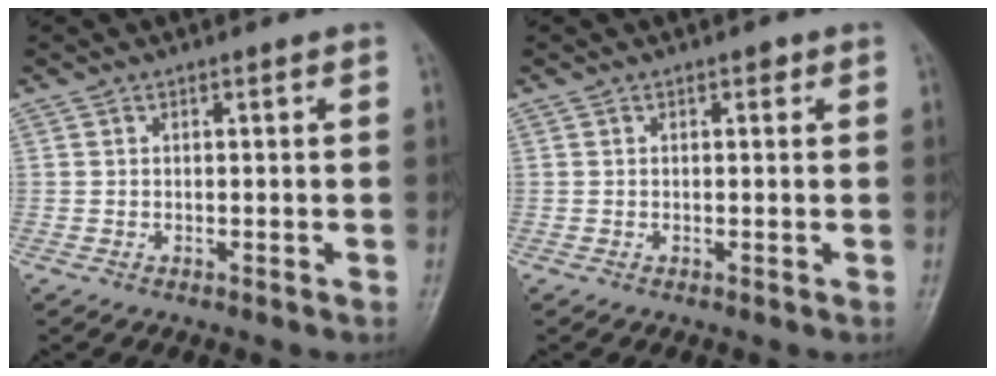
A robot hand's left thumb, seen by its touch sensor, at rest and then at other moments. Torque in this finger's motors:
{"motor_torque": [1.07, 0.48, 0.06, 0.04, 0.00]}